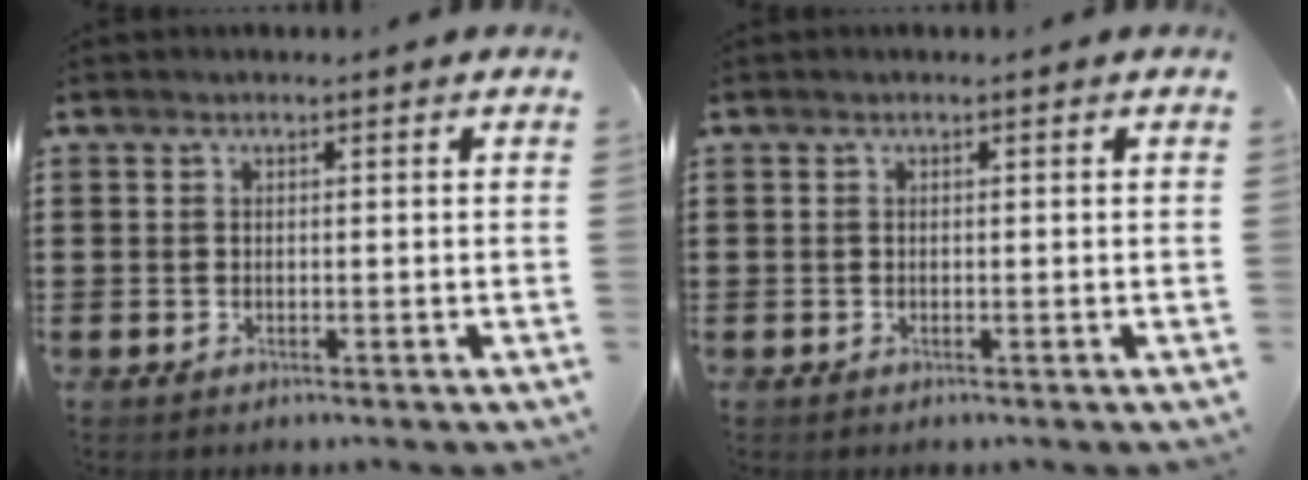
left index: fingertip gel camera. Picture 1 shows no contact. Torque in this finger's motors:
{"motor_torque": [-0.02, 0.02, -0.01, 0.00]}